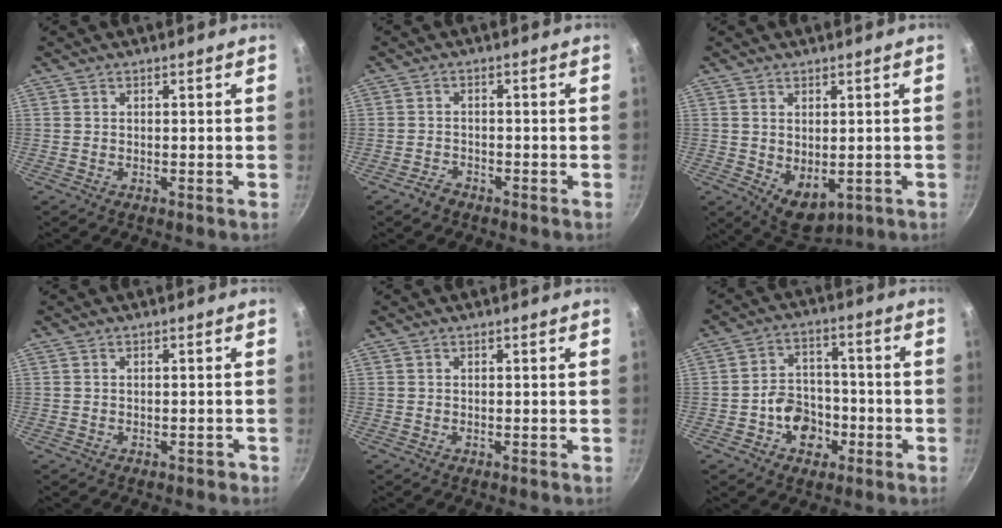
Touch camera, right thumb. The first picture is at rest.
{"total": 2.1, "force": [-1.8, 1.1, 0.5], "torque": [-0.006, 0.021, -0.029]}
{"total": 6.5, "force": [-0.2, 4.2, 5.0], "torque": [-0.061, -0.019, 0.014]}
{"total": 0.7, "force": [-0.5, 0.4, 0.2], "torque": [0.005, 0.012, 0.003]}
{"total": 0.0}
{"total": 8.9, "force": [-3.2, 6.9, 4.5], "torque": [-0.041, 0.031, -0.056]}